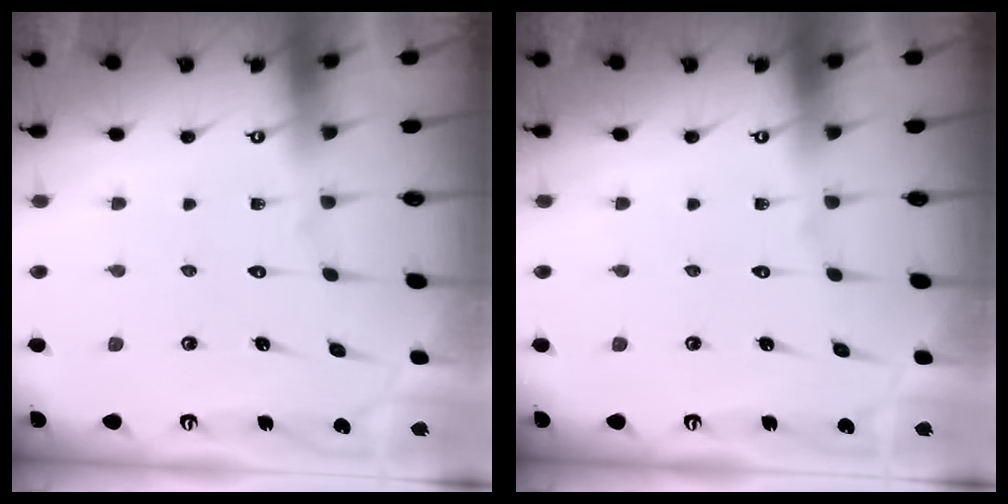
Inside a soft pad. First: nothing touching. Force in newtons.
{"total": 0.0}